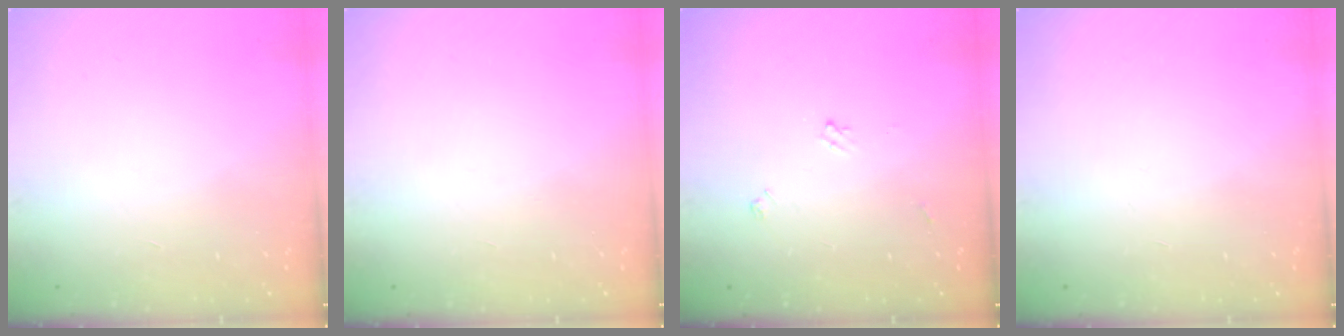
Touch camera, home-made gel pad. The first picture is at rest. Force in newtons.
{"total": 0.0}
{"total": 4.3, "press": 4.2, "slide": 0.7}
{"total": 0.0}